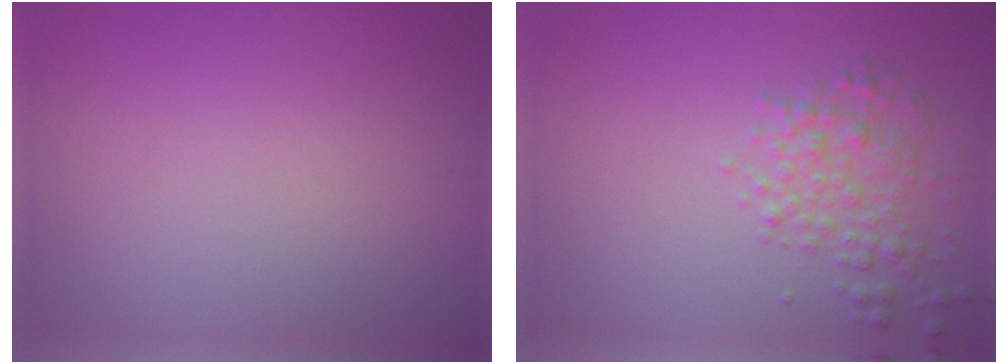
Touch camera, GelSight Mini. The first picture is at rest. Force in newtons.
{"total": 2.7, "press": 2.7, "slide": 0.1}